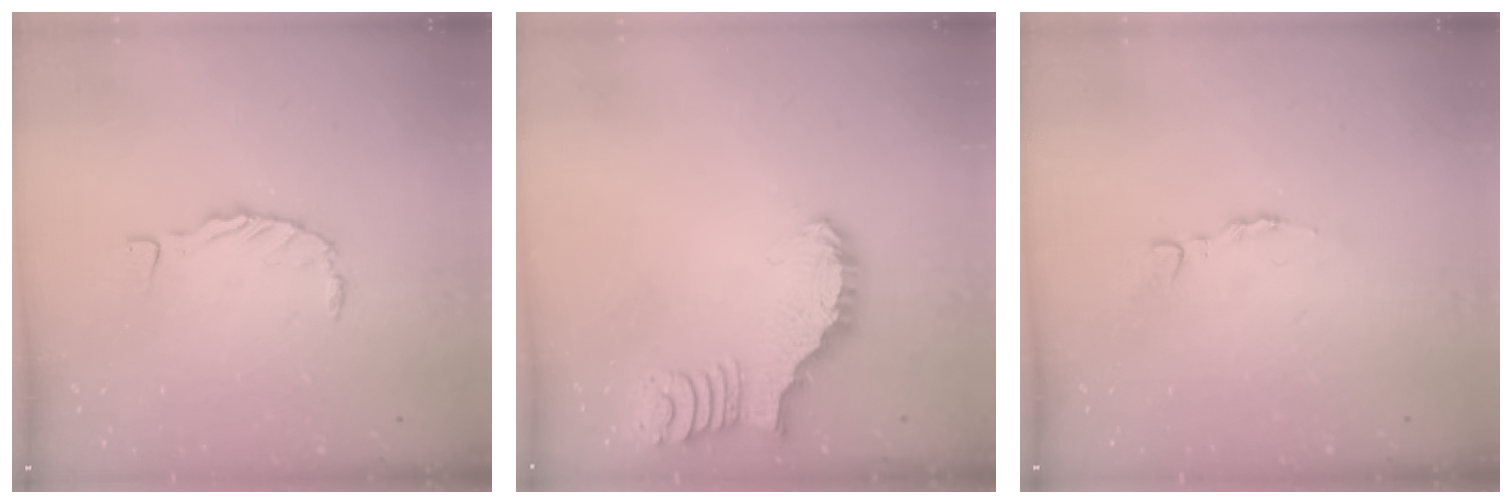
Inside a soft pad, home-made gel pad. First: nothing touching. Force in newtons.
{"total": 2.1, "press": 2.1, "slide": 0.4}
{"total": 2.8, "press": 2.8, "slide": 0.4}